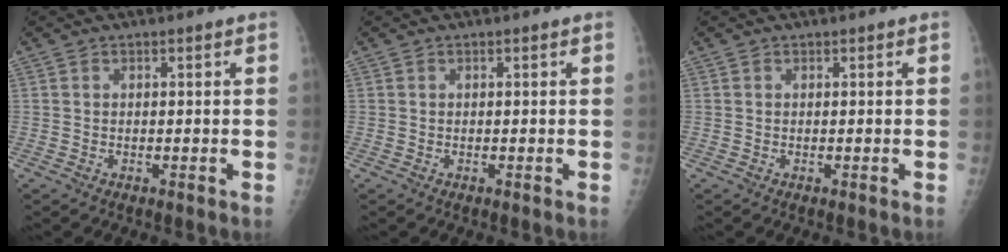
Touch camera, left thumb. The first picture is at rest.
{"total": 0.0}
{"total": 0.0}